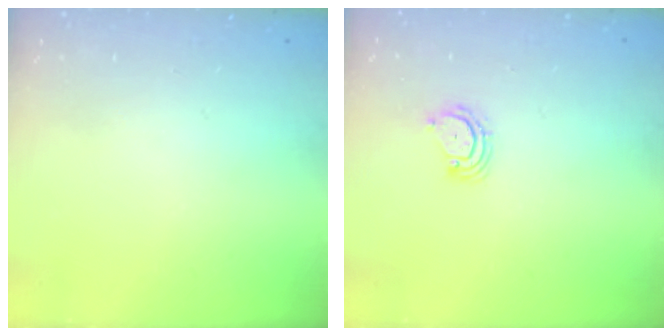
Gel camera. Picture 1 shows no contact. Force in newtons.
{"total": 3.8, "press": 3.8, "slide": 0.3}